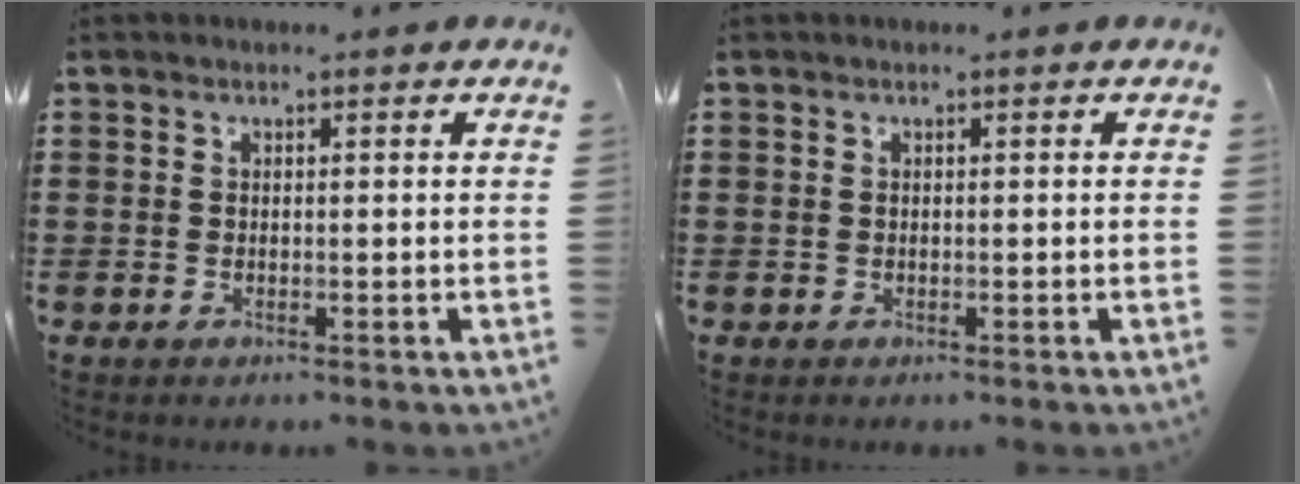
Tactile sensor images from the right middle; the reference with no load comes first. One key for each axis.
{"total": 0.0}